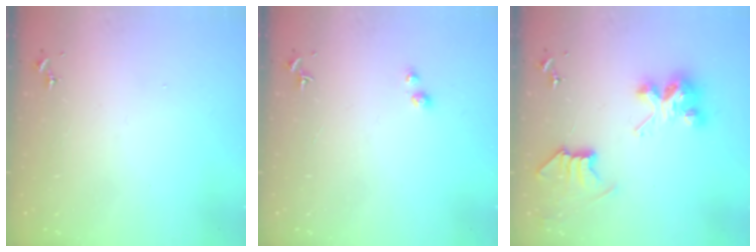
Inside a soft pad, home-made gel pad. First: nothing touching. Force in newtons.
{"total": 2.8, "press": 2.8, "slide": 0.2}
{"total": 8.5, "press": 8.5, "slide": 0.1}